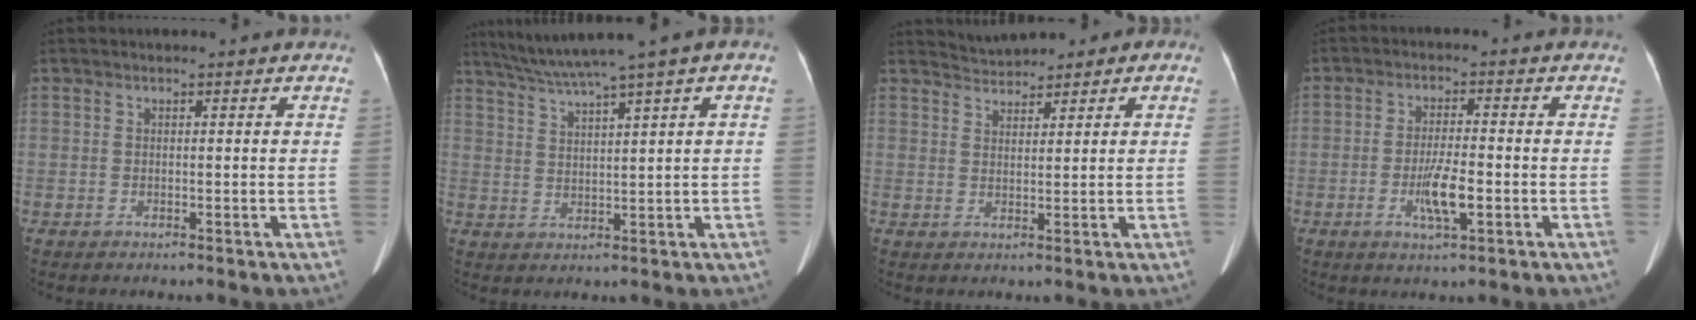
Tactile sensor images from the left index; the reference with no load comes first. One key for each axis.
{"total": 8.1, "fx": 5.4, "fy": -0.9, "fz": 5.9, "tx": -0.101, "ty": 0.028, "tz": 0.097}
{"total": 2.8, "fx": 2.5, "fy": 1.2, "fz": 0.4, "tx": -0.007, "ty": 0.024, "tz": 0.047}
{"total": 5.6, "fx": -1.7, "fy": 0.9, "fz": 5.2, "tx": -0.102, "ty": -0.006, "tz": -0.030}